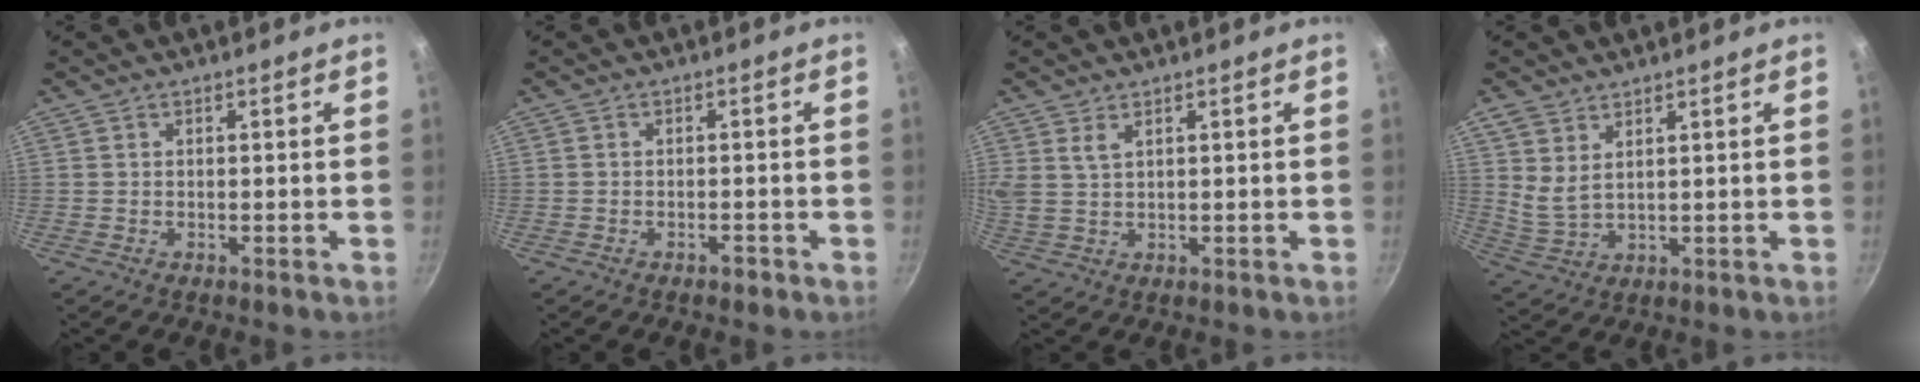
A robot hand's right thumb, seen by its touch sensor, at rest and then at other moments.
{"total": 1.4, "force": [-1.0, 0.6, 0.7], "torque": [-0.010, 0.011, -0.011]}
{"total": 3.5, "force": [1.9, 1.8, 2.3], "torque": [-0.042, -0.007, 0.041]}
{"total": 4.6, "force": [2.6, 2.2, 3.0], "torque": [-0.054, -0.020, 0.057]}